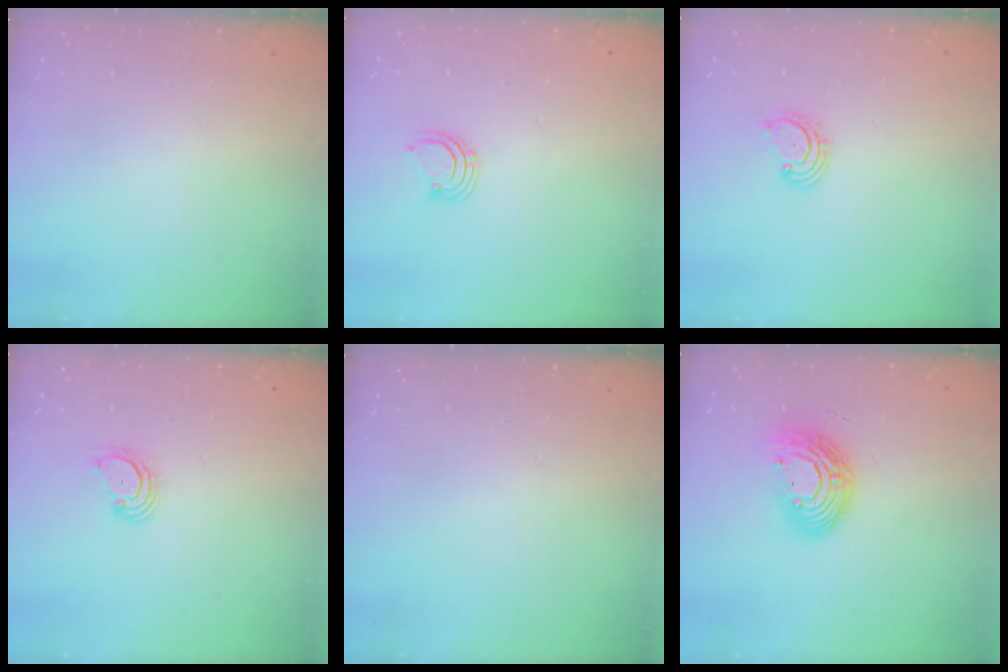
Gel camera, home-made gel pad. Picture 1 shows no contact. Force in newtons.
{"total": 2.9, "press": 2.9, "slide": 0.2}
{"total": 1.9, "press": 1.8, "slide": 0.2}
{"total": 3.0, "press": 3.0, "slide": 0.3}
{"total": 0.0}
{"total": 12.9, "press": 12.9, "slide": 1.2}